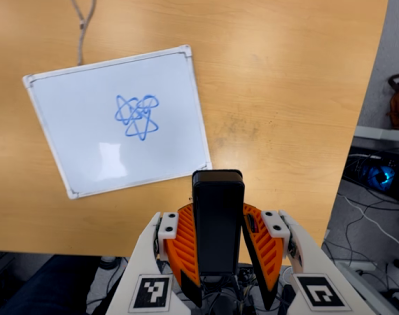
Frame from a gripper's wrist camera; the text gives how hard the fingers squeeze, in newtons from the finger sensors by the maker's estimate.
{"total": 5.9, "left": 4.9, "right": 6.8}